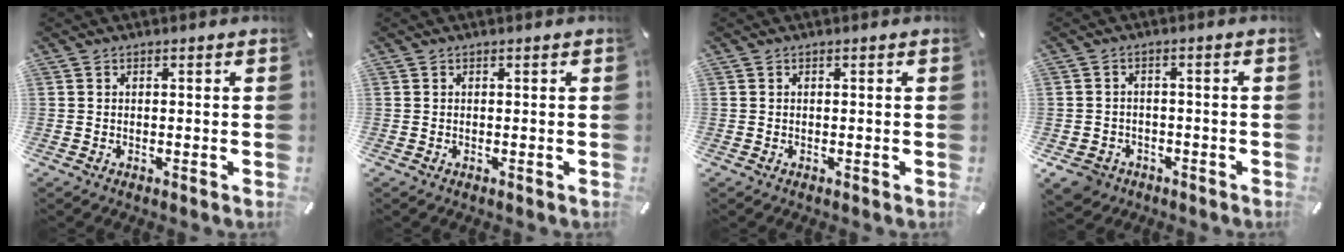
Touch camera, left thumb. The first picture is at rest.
{"total": 0.0}
{"total": 0.0}
{"total": 4.7, "force": [-2.7, 3.6, 1.3], "torque": [-0.040, 0.011, -0.053]}